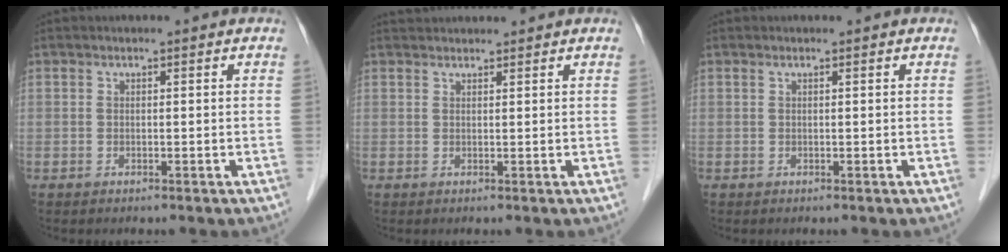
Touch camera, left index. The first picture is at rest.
{"total": 3.1, "force": [3.0, 0.4, 0.5], "torque": [-0.006, 0.032, 0.049]}
{"total": 0.0}